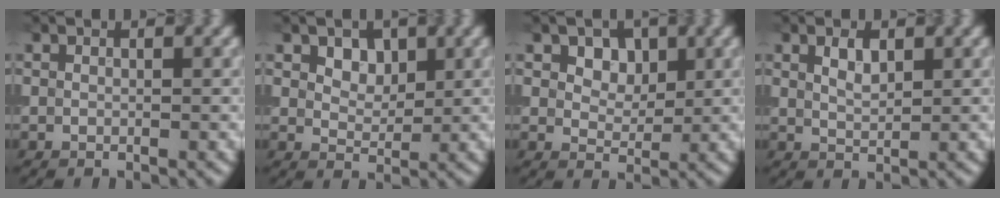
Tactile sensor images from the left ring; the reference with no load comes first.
{"total": 2.2, "force": [1.0, 1.5, 1.2], "torque": [-0.019, -0.005, 0.015]}
{"total": 2.8, "force": [1.2, 2.0, 1.6], "torque": [-0.027, -0.006, 0.017]}
{"total": 1.9, "force": [0.9, 0.9, 1.4], "torque": [-0.028, 0.000, 0.020]}